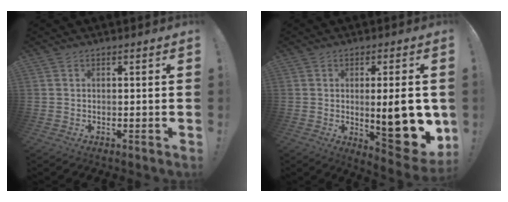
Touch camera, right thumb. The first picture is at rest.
{"total": 16.6, "force": [-1.8, 5.3, 15.6], "torque": [-0.185, -0.008, -0.015]}